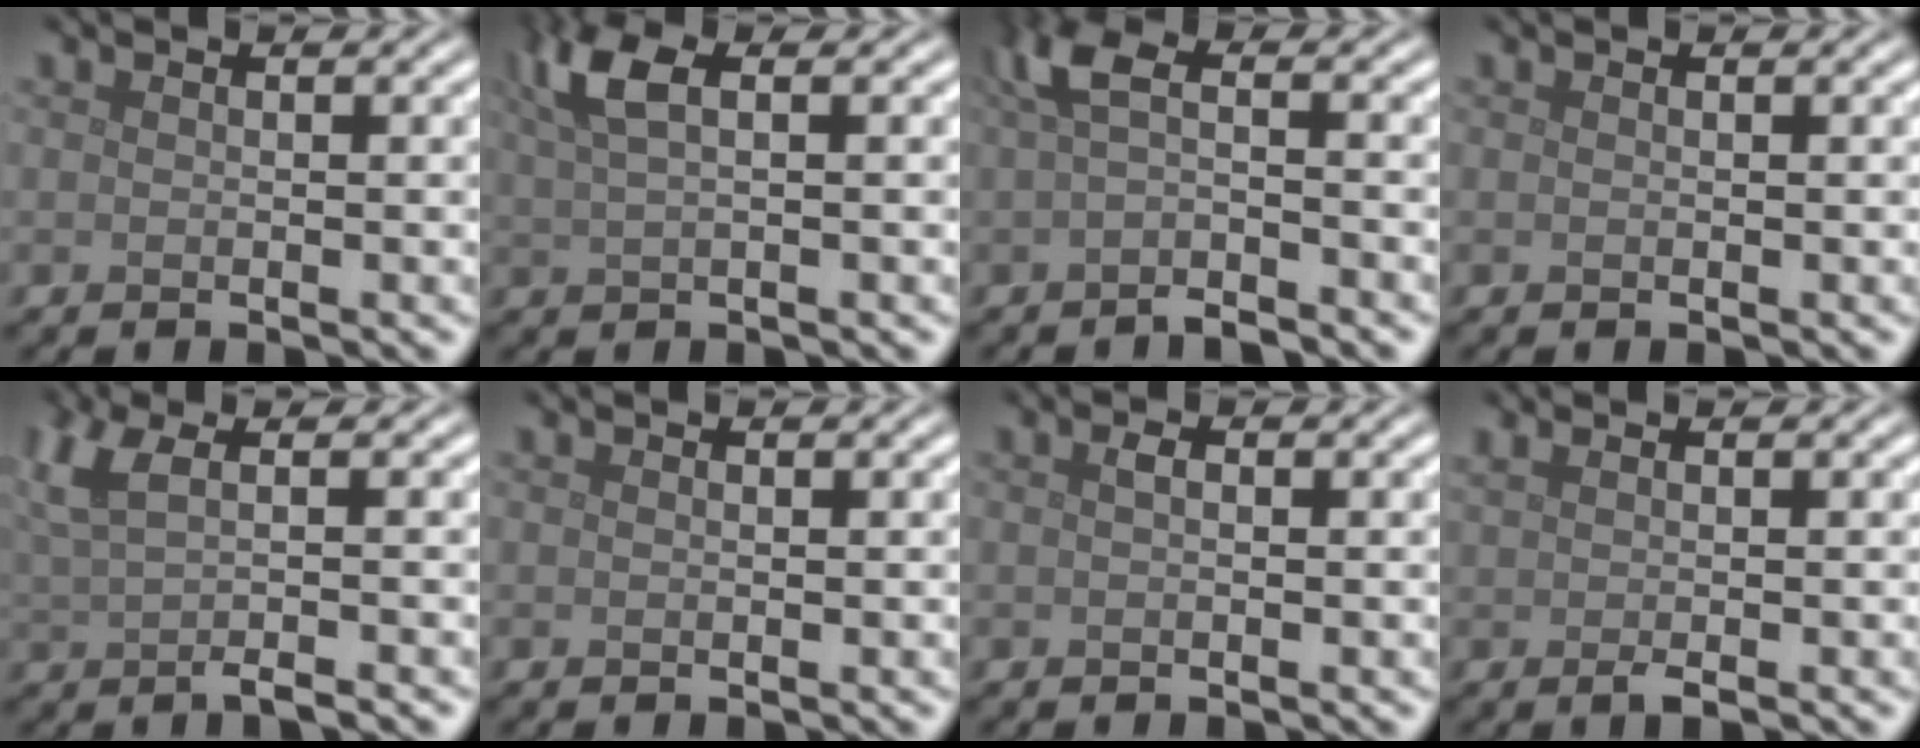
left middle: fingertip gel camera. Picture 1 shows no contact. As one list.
[{"total": 4.2, "force": [2.0, 1.5, 3.4], "torque": [-0.074, 0.011, 0.037]}, {"total": 3.4, "force": [-0.8, 1.0, 3.2], "torque": [-0.065, -0.005, -0.017]}, {"total": 0.0}, {"total": 4.5, "force": [0.5, 1.5, 4.2], "torque": [-0.068, 0.004, 0.005]}, {"total": 0.0}, {"total": 0.7, "force": [0.1, 0.3, 0.6], "torque": [-0.014, 0.002, 0.001]}, {"total": 1.8, "force": [0.2, 0.5, 1.7], "torque": [-0.028, 0.003, 0.002]}]